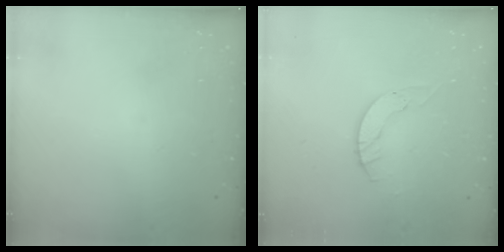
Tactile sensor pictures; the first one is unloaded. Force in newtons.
{"total": 4.0, "press": 4.0, "slide": 0.4}